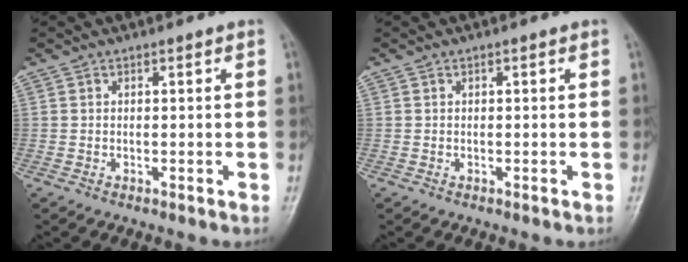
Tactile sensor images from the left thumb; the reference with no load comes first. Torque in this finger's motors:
{"motor_torque": [0.00, 0.00, 0.00, 0.00, 0.00]}